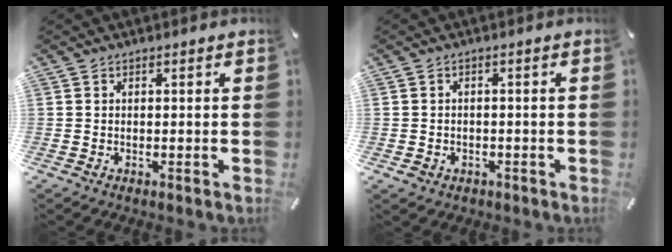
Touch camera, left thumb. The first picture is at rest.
{"total": 1.9, "force": [-0.8, 1.7, 0.4], "torque": [-0.008, 0.005, -0.019]}